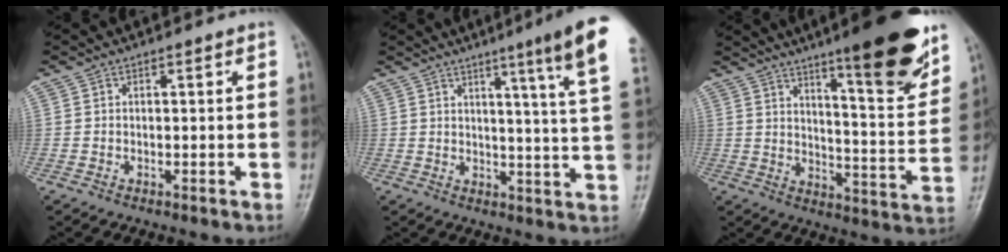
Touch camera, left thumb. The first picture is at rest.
{"total": 13.3, "force": [7.4, -0.2, 11.1], "torque": [-0.147, -0.034, 0.083]}
{"total": 18.3, "force": [11.9, 3.0, 13.6], "torque": [-0.161, -0.070, 0.178]}